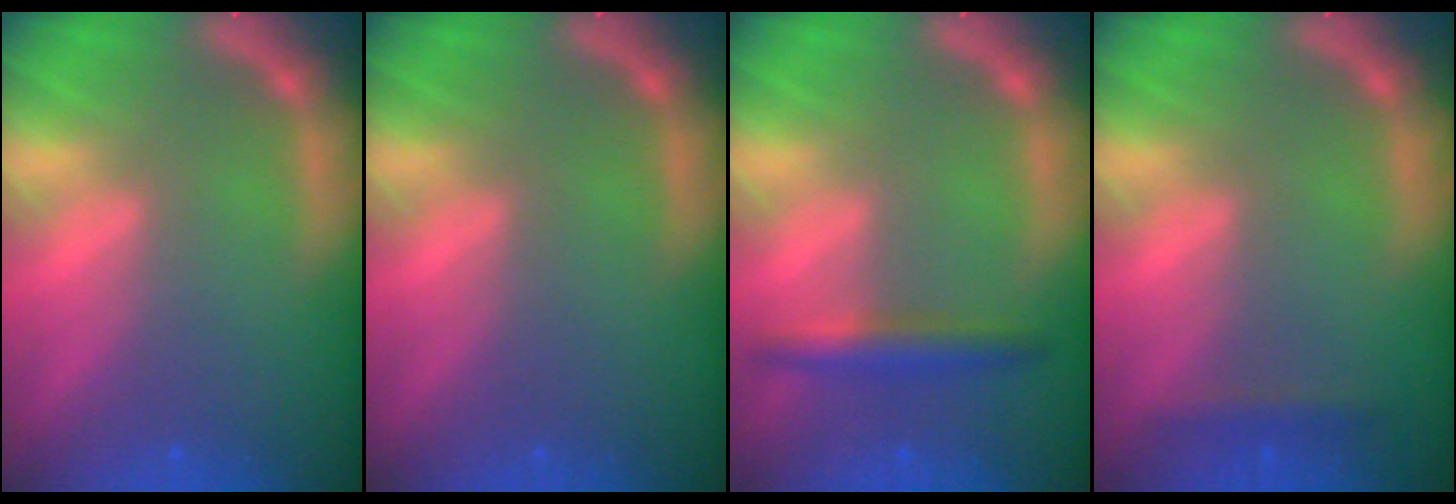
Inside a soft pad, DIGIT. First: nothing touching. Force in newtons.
{"total": 0.0}
{"total": 3.0}
{"total": 1.4}